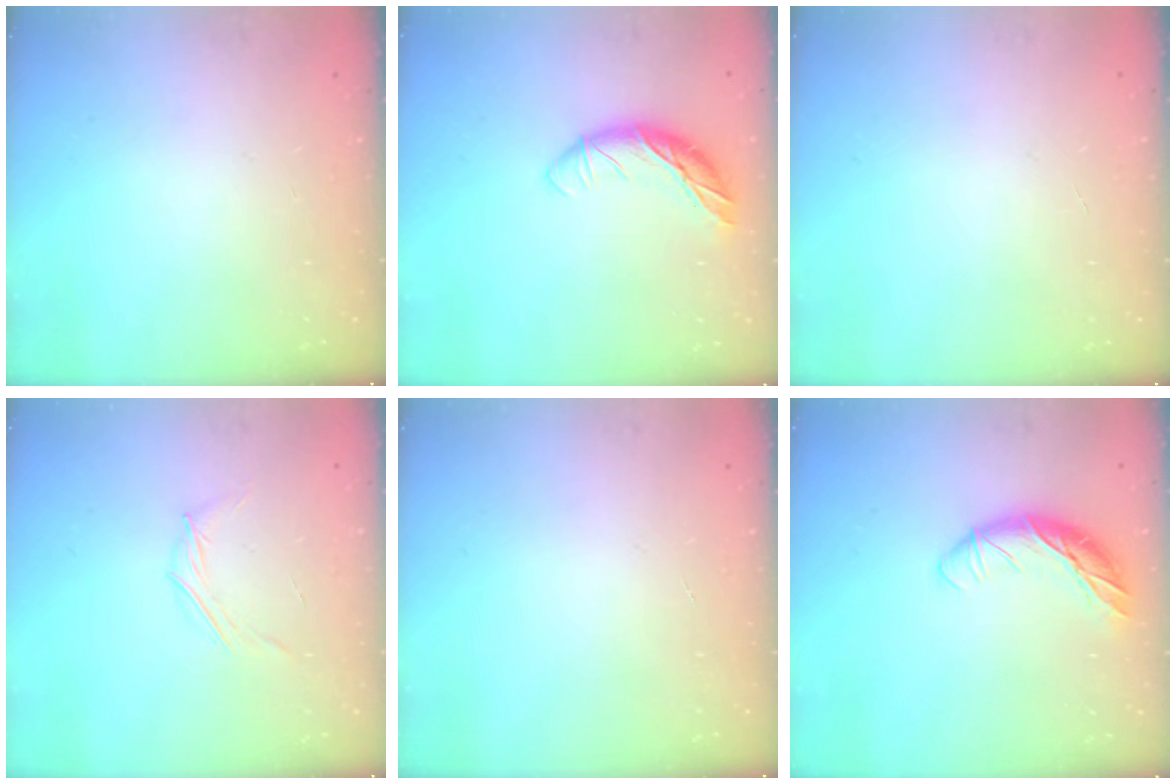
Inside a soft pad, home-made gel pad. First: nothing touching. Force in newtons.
{"total": 11.1, "press": 11.1, "slide": 0.7}
{"total": 0.0}
{"total": 3.7, "press": 3.5, "slide": 1.1}
{"total": 0.0}
{"total": 11.1, "press": 11.0, "slide": 1.8}